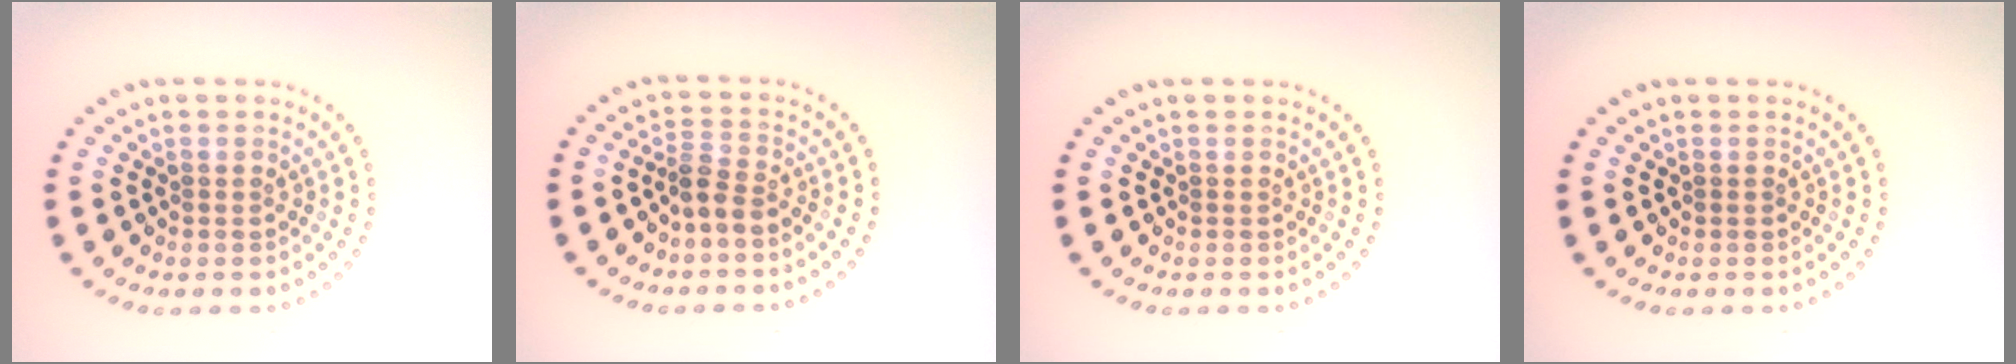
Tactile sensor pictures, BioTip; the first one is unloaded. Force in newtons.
{"total": 2.2, "press": 1.7, "slide": 1.5}
{"total": 0.0}
{"total": 0.0}